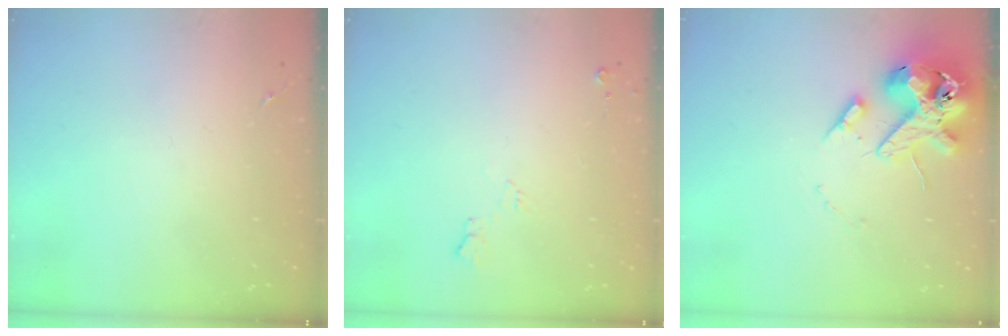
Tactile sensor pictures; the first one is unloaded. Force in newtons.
{"total": 6.0, "press": 6.0, "slide": 1.0}
{"total": 15.6, "press": 15.4, "slide": 2.4}